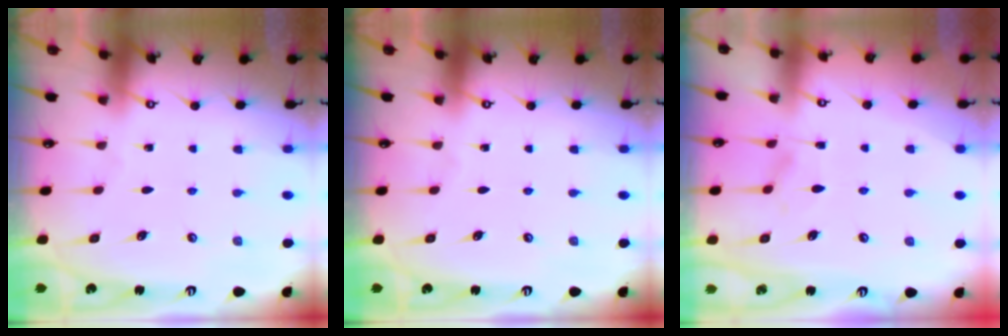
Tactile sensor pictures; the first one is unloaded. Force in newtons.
{"total": 0.0}
{"total": 1.8, "press": 1.5, "slide": 1.0}